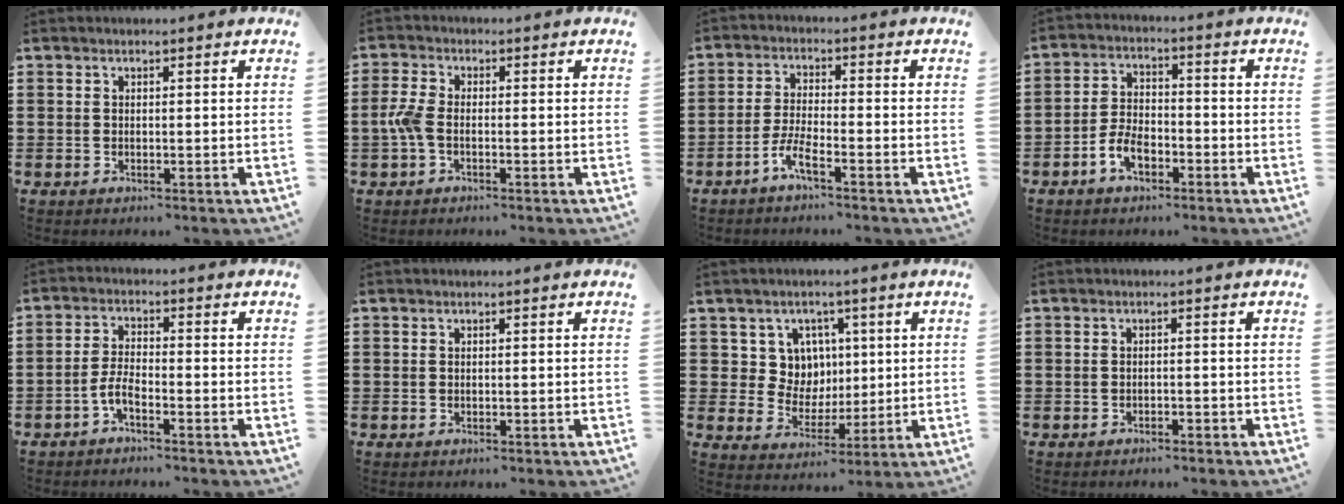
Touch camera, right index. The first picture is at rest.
{"total": 3.7, "force": [-1.0, 1.7, 3.1], "torque": [-0.086, -0.005, -0.025]}
{"total": 4.0, "force": [-2.8, 0.4, 2.7], "torque": [-0.069, -0.005, -0.058]}
{"total": 4.9, "force": [-2.7, 2.7, 3.1], "torque": [-0.074, 0.005, -0.055]}
{"total": 3.6, "force": [-2.2, 0.7, 2.7], "torque": [-0.071, -0.005, -0.048]}
{"total": 0.0}
{"total": 7.4, "force": [2.2, 6.7, 2.0], "torque": [-0.058, 0.006, 0.041]}
{"total": 0.9, "force": [-0.9, 0.1, 0.1], "torque": [-0.006, -0.001, -0.018]}